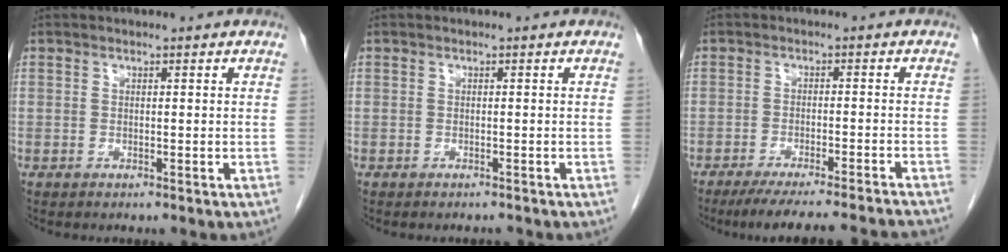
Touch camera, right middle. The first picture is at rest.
{"total": 0.9, "force": [-0.9, 0.1, 0.0], "torque": [-0.004, -0.003, -0.012]}
{"total": 16.7, "force": [-15.5, 0.1, 6.4], "torque": [-0.075, -0.022, -0.203]}